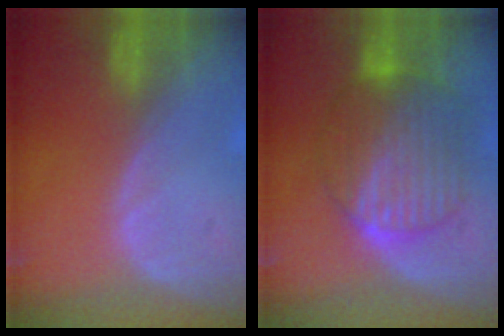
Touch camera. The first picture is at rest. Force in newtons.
{"total": 10.3, "press": 10.3, "slide": 0.8}